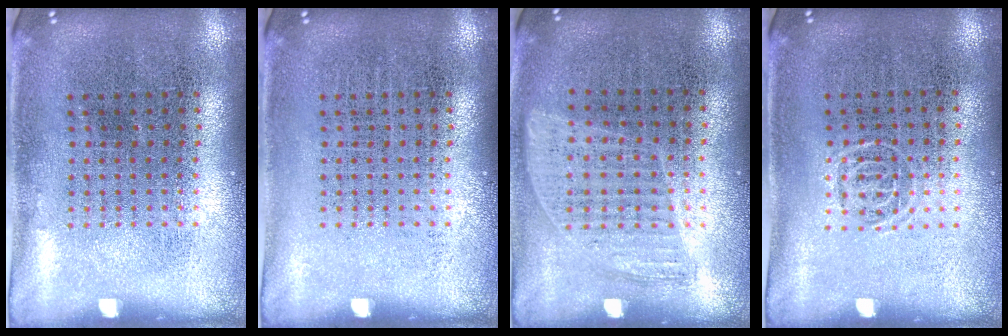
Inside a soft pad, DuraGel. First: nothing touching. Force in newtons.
{"total": 0.0}
{"total": 0.9, "press": 0.8, "slide": 0.4}
{"total": 0.6, "press": 0.4, "slide": 0.4}